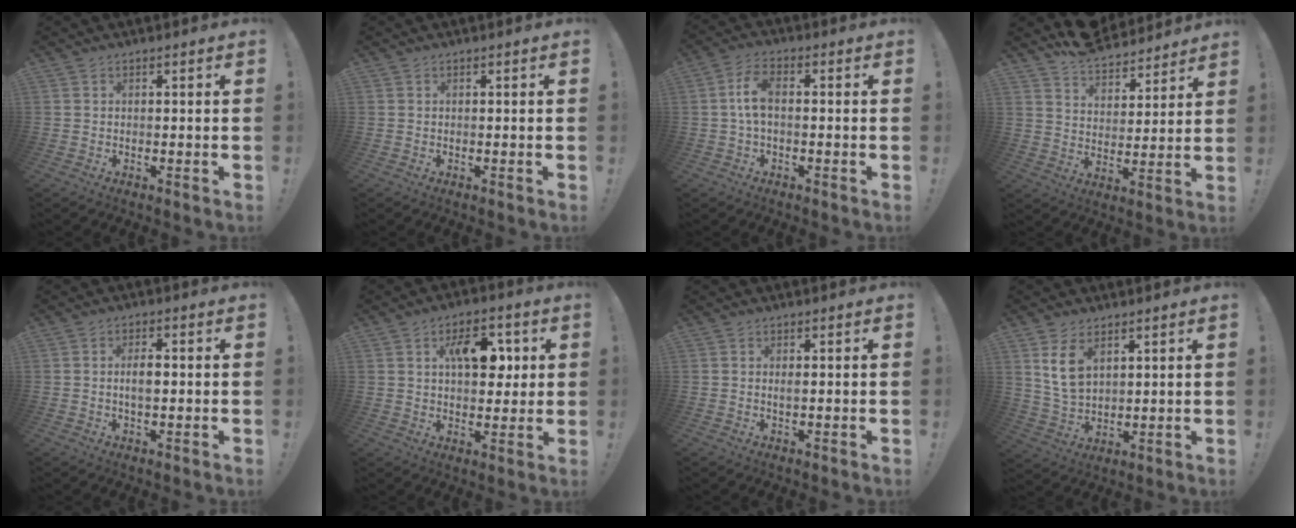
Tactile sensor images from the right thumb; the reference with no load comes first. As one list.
[{"total": 0.0}, {"total": 6.7, "force": [0.3, 3.1, 5.9], "torque": [-0.118, -0.001, 0.004]}, {"total": 9.5, "force": [8.5, 4.0, 1.4], "torque": [-0.036, -0.073, 0.163]}, {"total": 4.0, "force": [-0.1, 1.8, 3.6], "torque": [-0.059, 0.001, -0.009]}, {"total": 12.3, "force": [3.9, 7.1, 9.2], "torque": [-0.120, 0.003, 0.065]}, {"total": 0.9, "force": [0.2, 0.1, 0.9], "torque": [-0.010, -0.003, 0.002]}, {"total": 8.6, "force": [4.5, 5.1, 5.2], "torque": [-0.087, -0.020, 0.086]}]